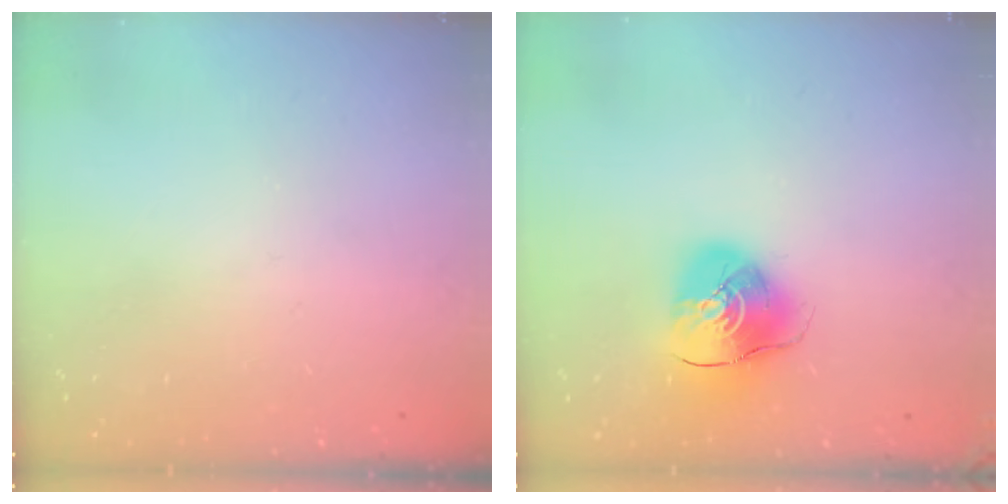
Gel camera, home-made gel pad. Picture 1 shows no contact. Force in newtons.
{"total": 10.6, "press": 10.5, "slide": 1.5}